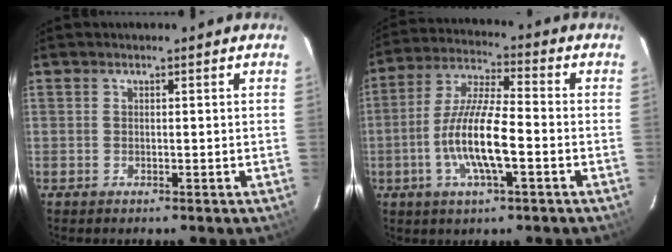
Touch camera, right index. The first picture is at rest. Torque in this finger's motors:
{"motor_torque": [0.53, -0.21, 0.52, 0.21]}